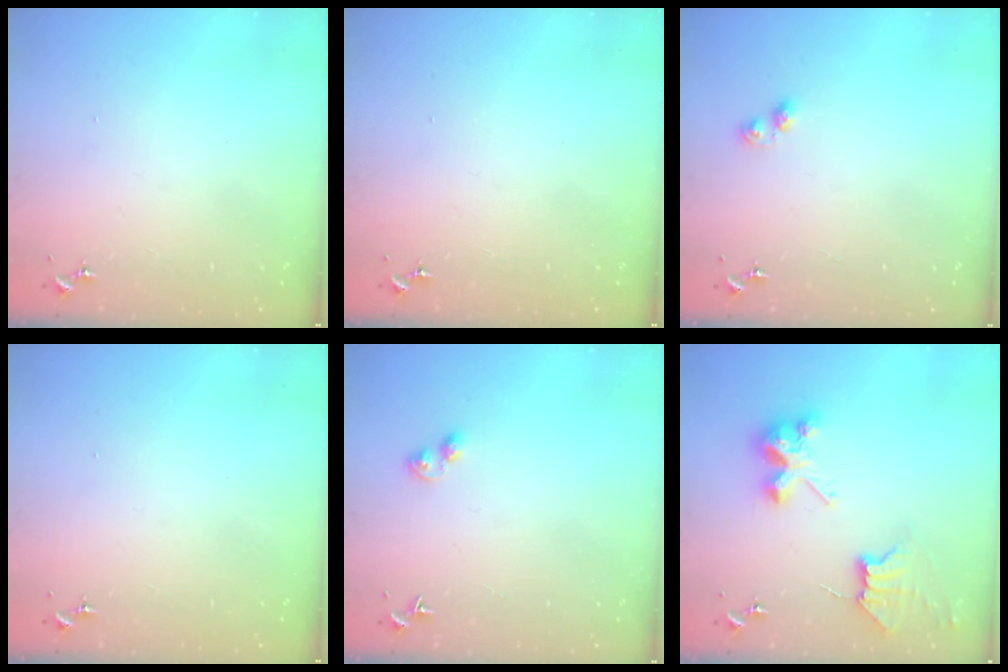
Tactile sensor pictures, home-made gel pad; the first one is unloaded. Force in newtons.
{"total": 0.0}
{"total": 4.8, "press": 4.5, "slide": 1.7}
{"total": 0.0}
{"total": 3.7, "press": 3.7, "slide": 0.4}
{"total": 8.9, "press": 8.8, "slide": 0.6}